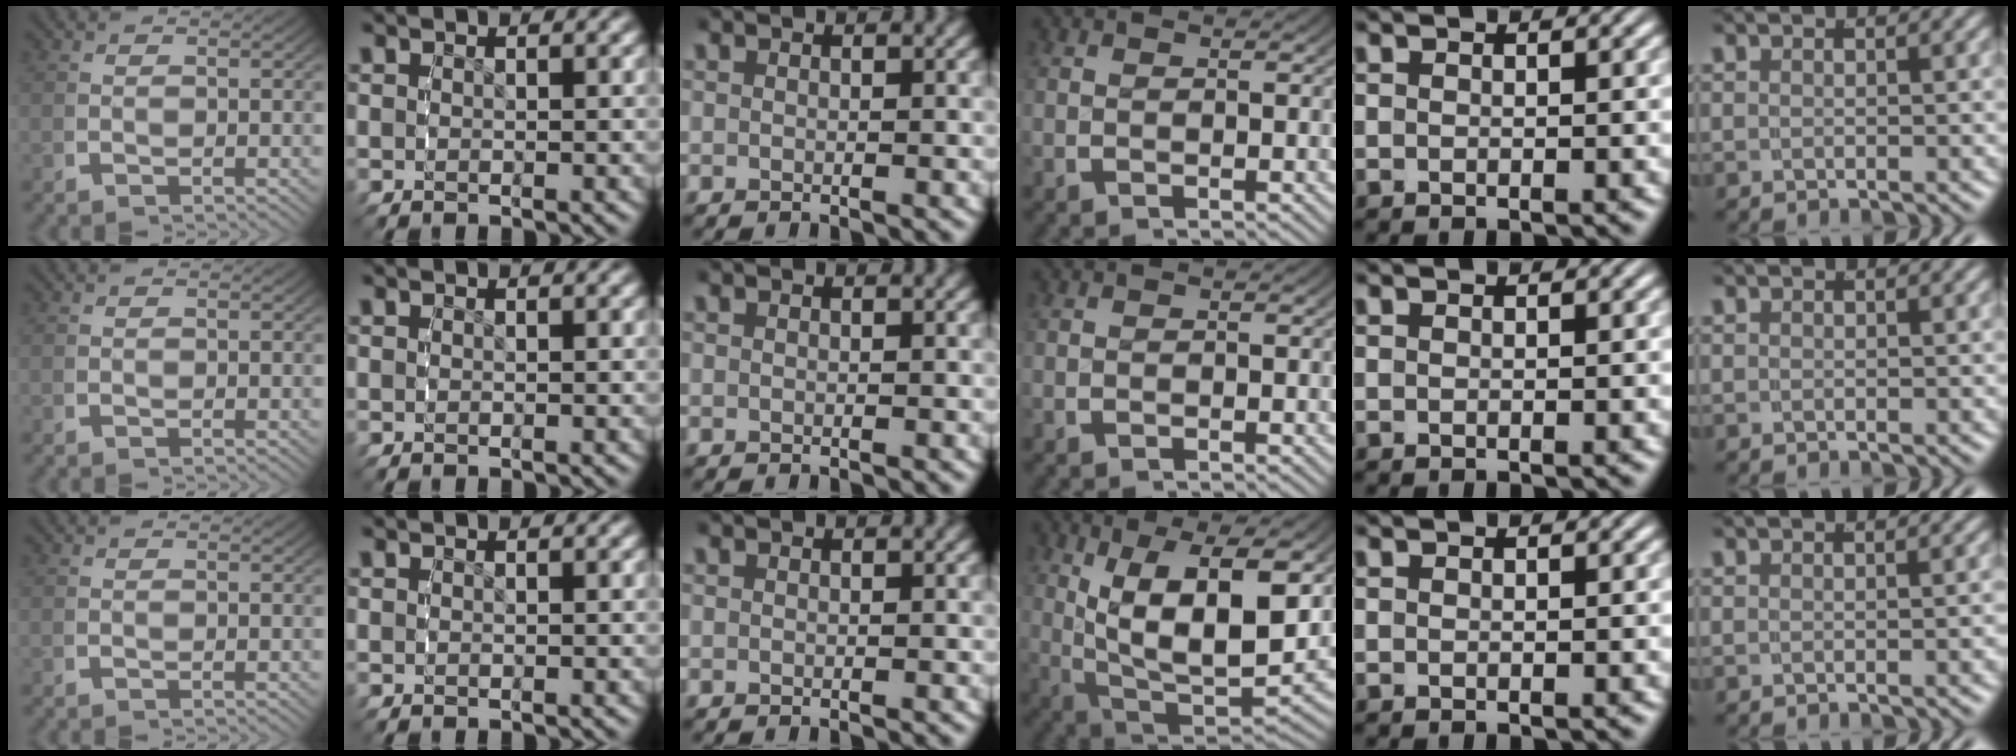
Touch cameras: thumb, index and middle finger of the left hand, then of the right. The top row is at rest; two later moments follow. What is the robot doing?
{"motion": "grasp_and_lifting", "object": "camera"}